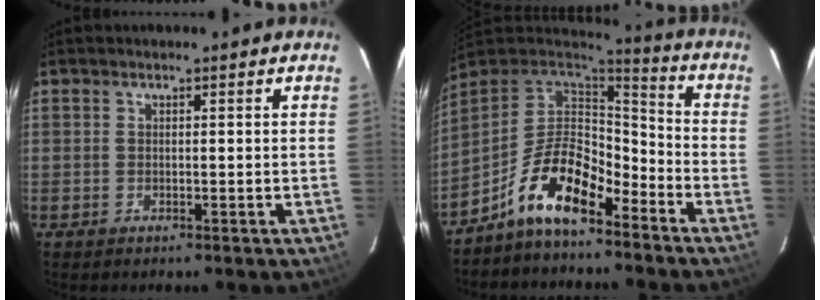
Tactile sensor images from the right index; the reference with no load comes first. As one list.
[{"total": 13.4, "force": [-8.8, 5.1, 8.7], "torque": [-0.178, 0.011, -0.166]}]